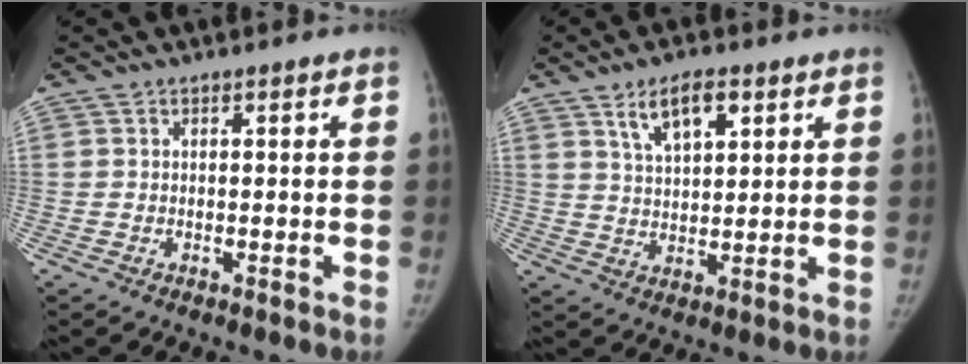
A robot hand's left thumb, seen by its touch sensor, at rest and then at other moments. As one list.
[{"total": 7.7, "force": [4.1, 3.4, 5.5], "torque": [-0.081, -0.017, 0.074]}]